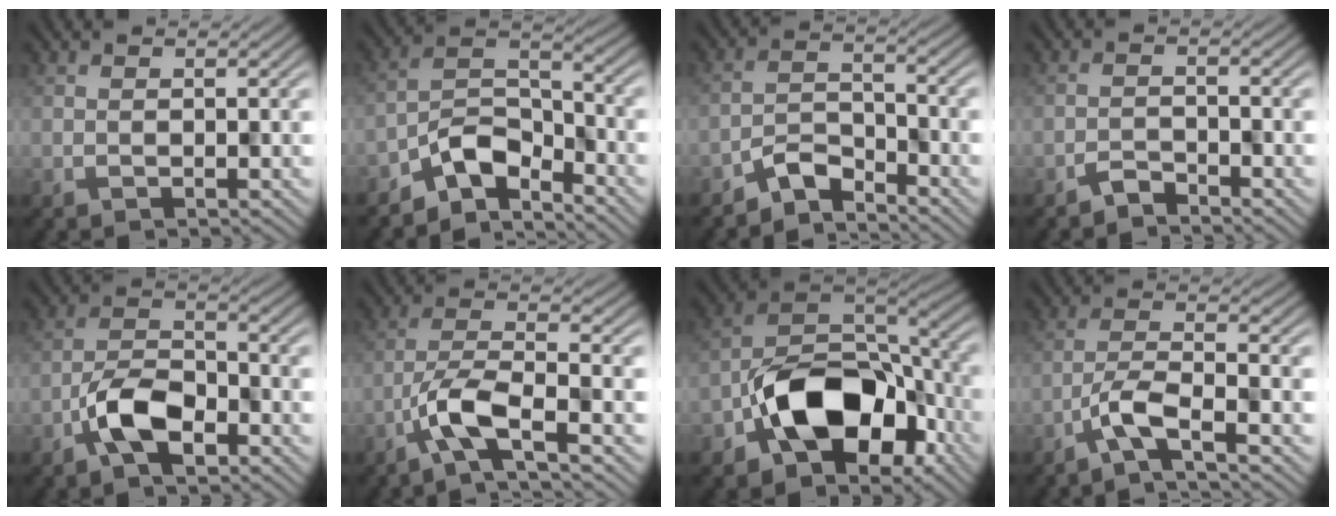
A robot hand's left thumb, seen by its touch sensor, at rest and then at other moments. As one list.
[{"total": 6.8, "force": [-5.4, 2.9, 3.0], "torque": [-0.040, 0.005, -0.121]}, {"total": 4.0, "force": [-3.7, 1.0, 1.1], "torque": [-0.019, 0.006, -0.082]}, {"total": 1.7, "force": [-1.7, 0.2, -0.1], "torque": [0.007, 0.007, -0.037]}, {"total": 6.3, "force": [-3.4, 3.0, 4.4], "torque": [-0.080, 0.008, -0.077]}, {"total": 5.9, "force": [-3.4, 1.2, 4.6], "torque": [-0.091, 0.006, -0.076]}, {"total": 12.7, "force": [-5.5, 8.1, 8.1], "torque": [-0.130, -0.012, -0.114]}, {"total": 4.1, "force": [-2.7, 0.4, 3.1], "torque": [-0.056, 0.007, -0.067]}]